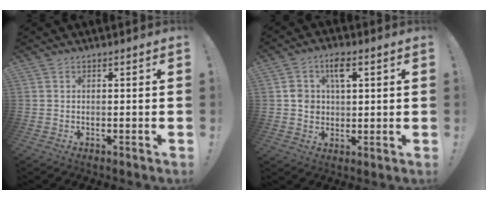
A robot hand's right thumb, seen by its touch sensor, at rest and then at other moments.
{"total": 7.7, "force": [2.5, 5.5, 4.7], "torque": [-0.069, -0.001, 0.043]}